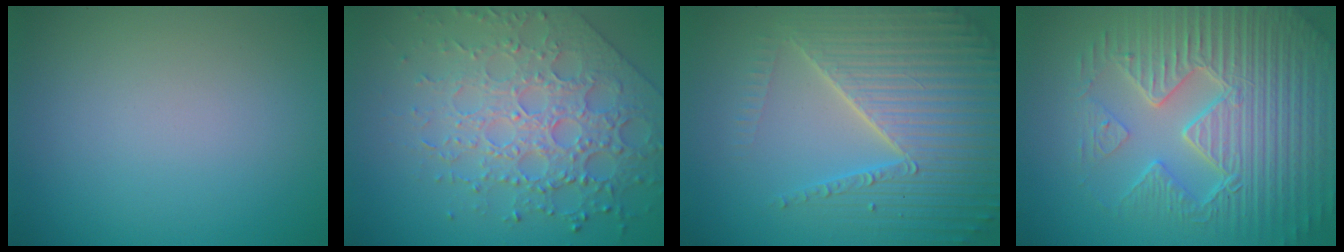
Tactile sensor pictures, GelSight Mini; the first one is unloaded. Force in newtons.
{"total": 7.0, "press": 5.5, "slide": 4.3}
{"total": 6.4, "press": 6.2, "slide": 1.5}
{"total": 8.9, "press": 6.4, "slide": 6.1}